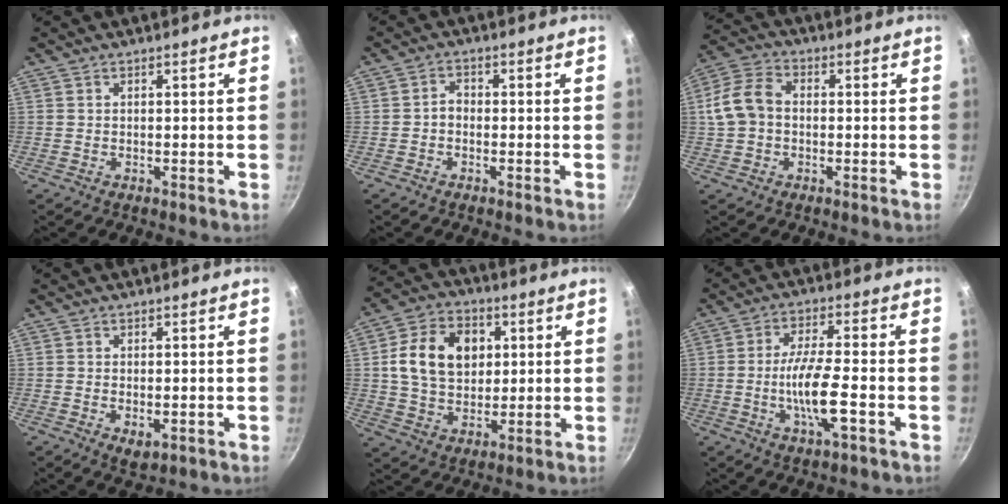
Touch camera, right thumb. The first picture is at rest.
{"total": 2.1, "force": [-0.7, 1.5, 1.3], "torque": [-0.017, 0.016, -0.018]}
{"total": 8.8, "force": [-0.3, 6.5, 5.9], "torque": [-0.105, 0.027, -0.017]}
{"total": 3.0, "force": [-0.5, 1.7, 2.5], "torque": [-0.037, -0.011, -0.004]}
{"total": 14.5, "force": [2.8, 10.8, 9.3], "torque": [-0.139, 0.006, 0.042]}
{"total": 10.0, "force": [-2.8, 2.0, 9.4], "torque": [-0.175, 0.014, -0.056]}